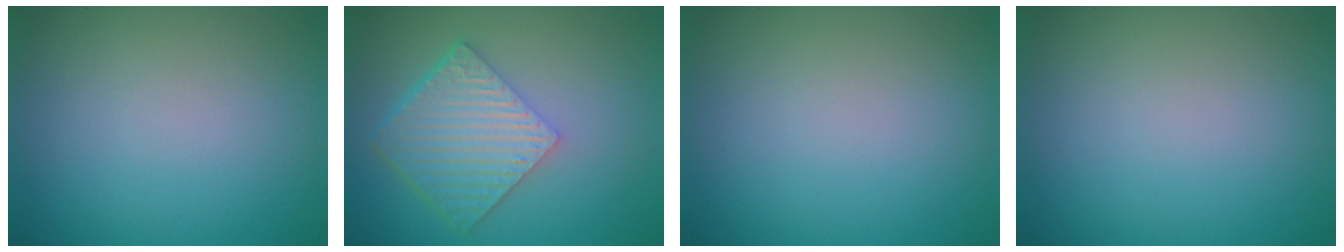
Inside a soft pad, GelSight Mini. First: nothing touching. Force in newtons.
{"total": 6.5, "press": 4.6, "slide": 4.6}
{"total": 0.0}
{"total": 0.0}